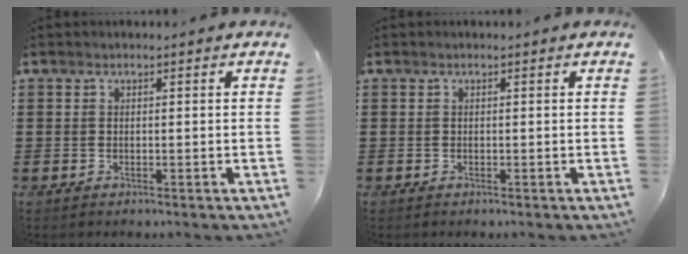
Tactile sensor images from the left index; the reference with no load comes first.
{"total": 0.0}